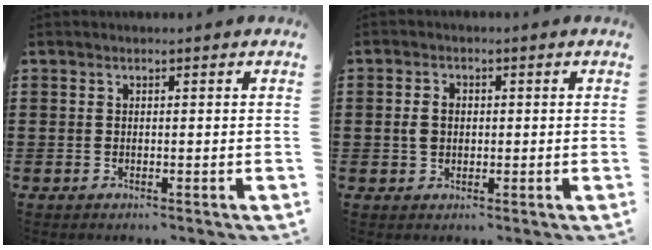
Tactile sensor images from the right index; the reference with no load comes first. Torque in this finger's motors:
{"motor_torque": [0.39, 0.43, 0.11, 0.02]}